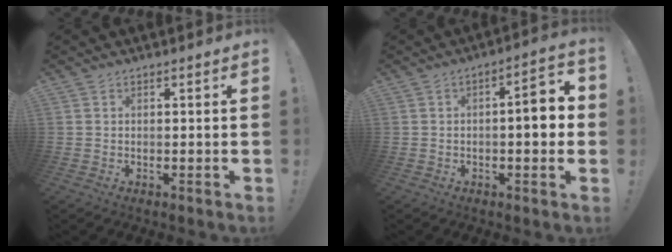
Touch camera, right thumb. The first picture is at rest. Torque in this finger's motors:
{"motor_torque": [0.06, -0.14, 0.26, 0.28, 0.11]}